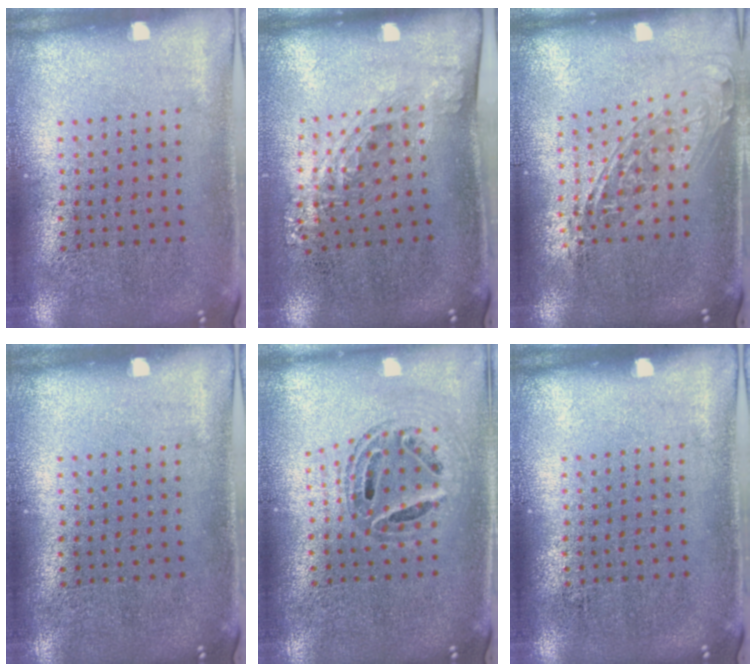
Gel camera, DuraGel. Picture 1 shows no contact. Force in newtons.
{"total": 1.4, "press": 1.0, "slide": 0.9}
{"total": 1.7, "press": 1.3, "slide": 1.0}
{"total": 0.0}
{"total": 0.8, "press": 0.8, "slide": 0.1}
{"total": 0.0}